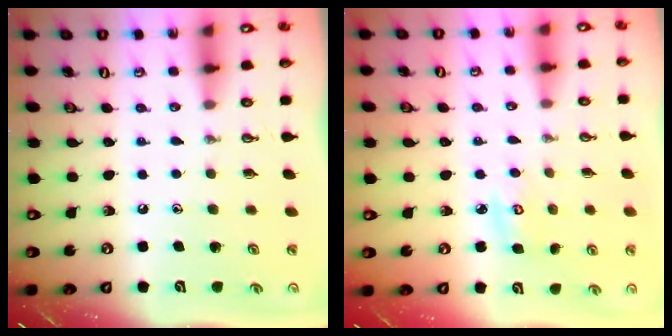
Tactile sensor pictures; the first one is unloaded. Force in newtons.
{"total": 4.5, "press": 4.5, "slide": 0.3}